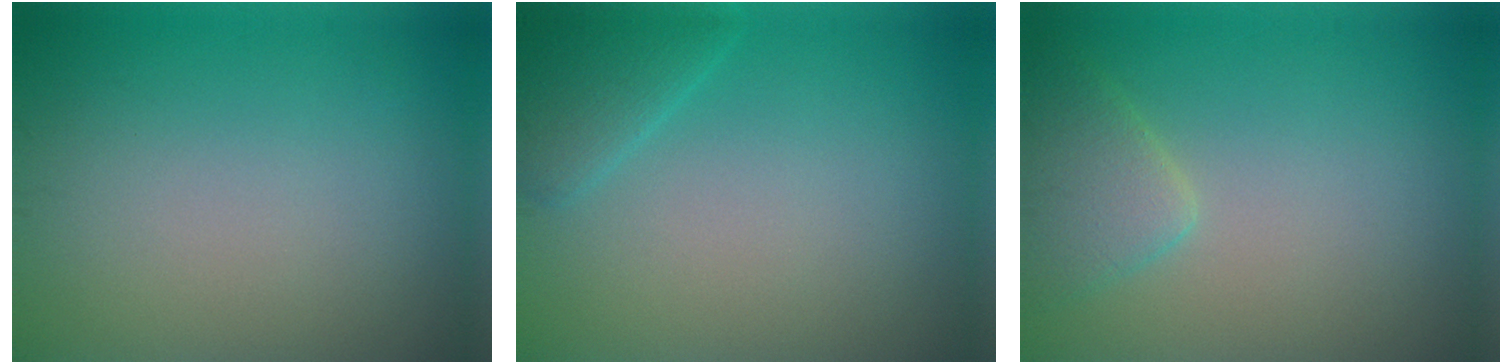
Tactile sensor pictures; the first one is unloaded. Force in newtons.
{"total": 2.2, "press": 2.2, "slide": 0.1}
{"total": 2.8, "press": 2.8, "slide": 0.2}